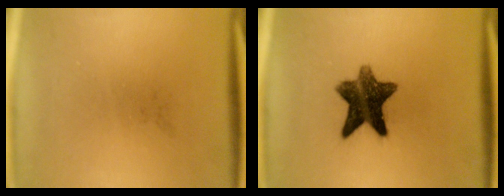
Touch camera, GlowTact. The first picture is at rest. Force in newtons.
{"total": 10.7}